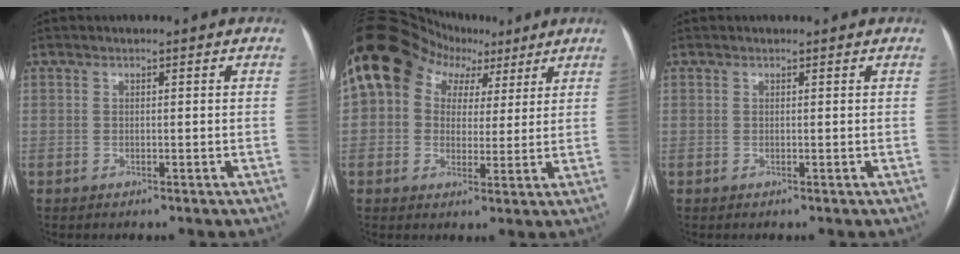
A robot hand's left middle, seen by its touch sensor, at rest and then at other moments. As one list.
[{"total": 13.4, "force": [6.0, 10.4, 6.0], "torque": [-0.101, 0.066, 0.096]}, {"total": 0.5, "force": [0.5, 0.1, 0.1], "torque": [-0.003, 0.005, 0.007]}]